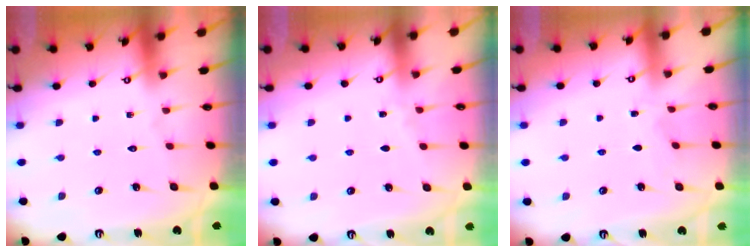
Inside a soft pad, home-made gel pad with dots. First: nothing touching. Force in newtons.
{"total": 2.4, "press": 2.3, "slide": 0.4}
{"total": 3.0, "press": 2.9, "slide": 0.5}